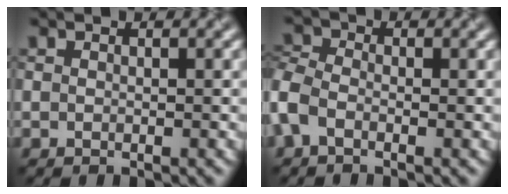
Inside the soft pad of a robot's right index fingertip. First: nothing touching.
{"total": 2.6, "force": [-0.9, 1.8, 1.7], "torque": [-0.042, 0.006, -0.035]}